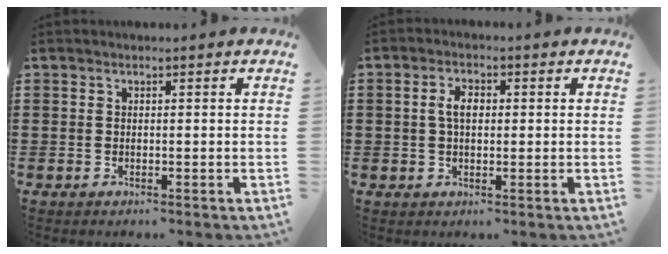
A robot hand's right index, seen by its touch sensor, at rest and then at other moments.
{"total": 3.5, "force": [0.4, 1.8, 3.0], "torque": [-0.060, 0.008, 0.005]}